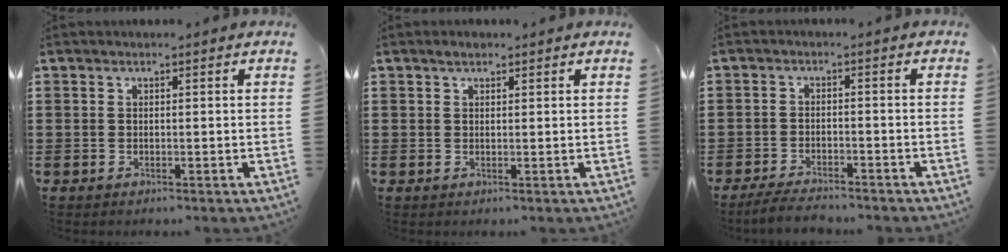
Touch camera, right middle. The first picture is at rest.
{"total": 0.9, "force": [0.8, 0.4, 0.3], "torque": [-0.008, 0.003, 0.013]}
{"total": 3.5, "force": [-3.3, 0.5, 1.0], "torque": [-0.024, -0.001, -0.069]}